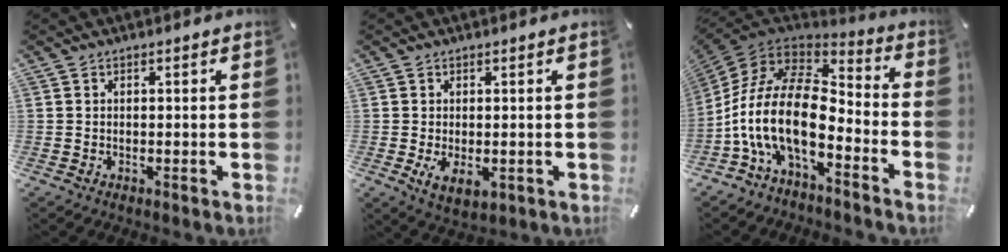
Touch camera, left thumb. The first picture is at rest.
{"total": 4.1, "force": [-0.6, 2.3, 3.4], "torque": [-0.069, -0.006, -0.012]}
{"total": 20.6, "force": [-7.0, 10.7, 16.2], "torque": [-0.361, 0.015, -0.125]}